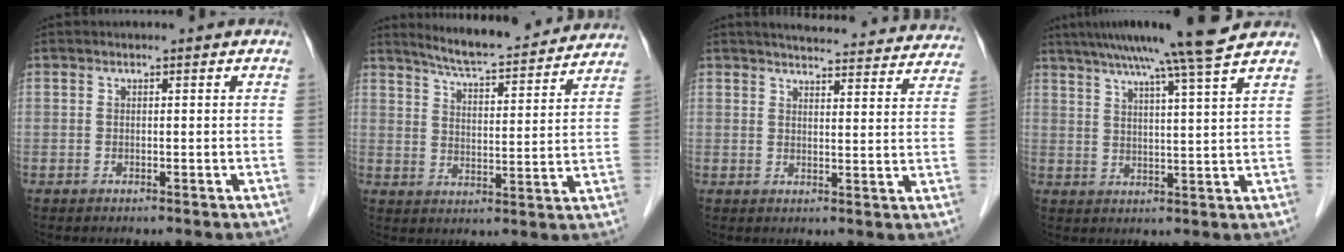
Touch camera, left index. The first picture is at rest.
{"total": 16.0, "force": [14.9, 1.3, 5.8], "torque": [-0.090, -0.008, 0.202]}
{"total": 22.9, "force": [21.6, 3.6, 6.5], "torque": [-0.078, -0.031, 0.246]}
{"total": 13.3, "force": [10.6, -1.6, 7.9], "torque": [-0.127, 0.011, 0.140]}